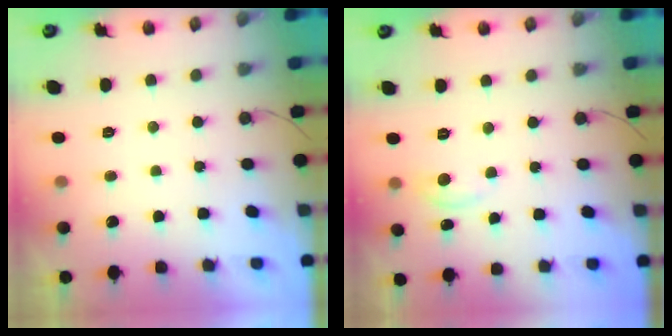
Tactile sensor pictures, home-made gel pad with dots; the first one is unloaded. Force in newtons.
{"total": 2.9, "press": 2.8, "slide": 0.4}